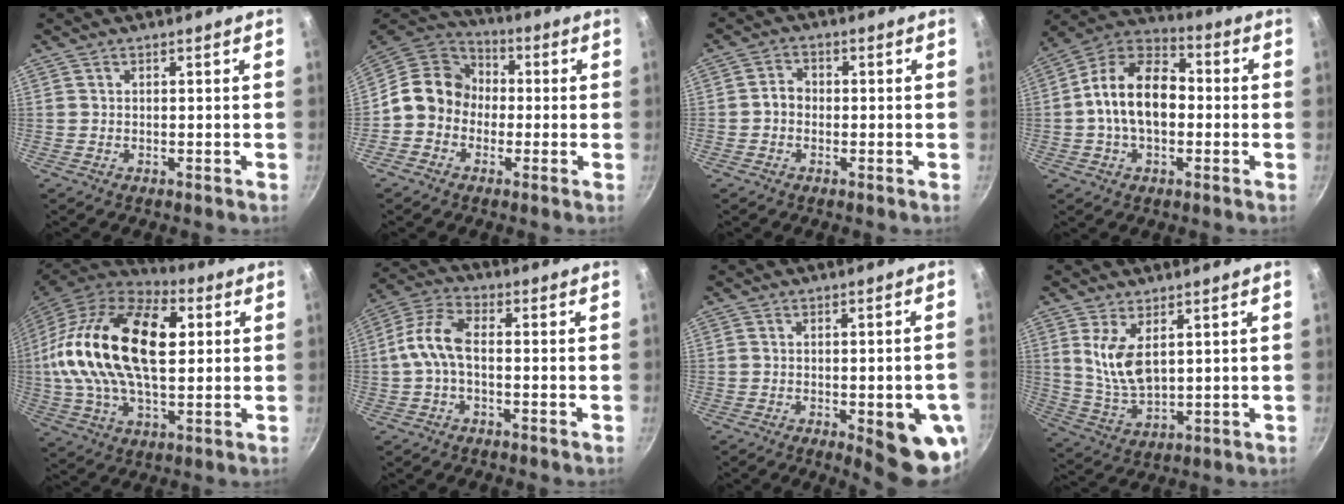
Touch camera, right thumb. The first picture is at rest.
{"total": 11.5, "force": [-1.1, 10.1, 5.4], "torque": [-0.058, 0.037, -0.044]}
{"total": 3.0, "force": [-0.7, 2.5, 1.6], "torque": [-0.015, 0.016, -0.018]}
{"total": 15.3, "force": [-0.9, 9.9, 11.6], "torque": [-0.169, 0.039, -0.036]}
{"total": 27.1, "force": [4.5, 15.0, 22.1], "torque": [-0.406, 0.018, 0.063]}
{"total": 8.0, "force": [-1.2, 3.9, 6.9], "torque": [-0.151, 0.032, -0.038]}
{"total": 12.0, "force": [-3.7, 3.7, 10.7], "torque": [-0.105, 0.008, -0.041]}
{"total": 8.8, "force": [2.8, 4.3, 7.1], "torque": [-0.134, -0.029, 0.067]}